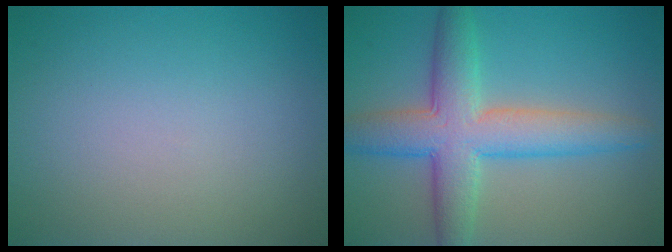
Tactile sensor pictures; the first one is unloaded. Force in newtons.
{"total": 7.1, "press": 7.1, "slide": 0.2}